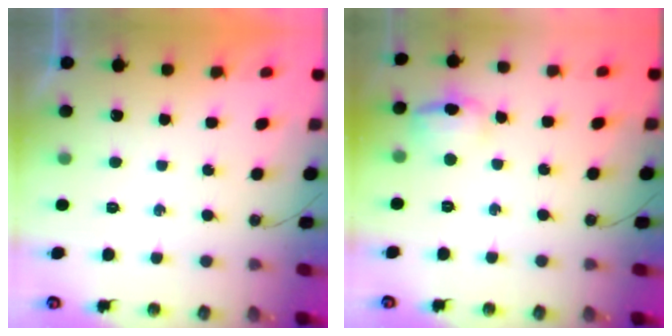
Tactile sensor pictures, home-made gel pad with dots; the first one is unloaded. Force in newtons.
{"total": 9.4, "press": 9.3, "slide": 1.3}